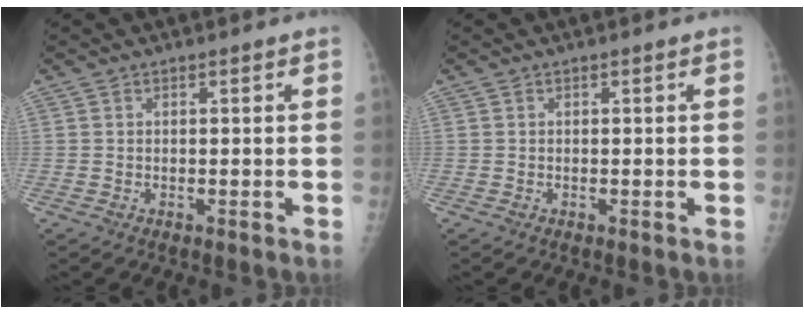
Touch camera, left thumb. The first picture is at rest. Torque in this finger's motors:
{"motor_torque": [0.00, 0.00, 0.00, 0.00, 0.00]}